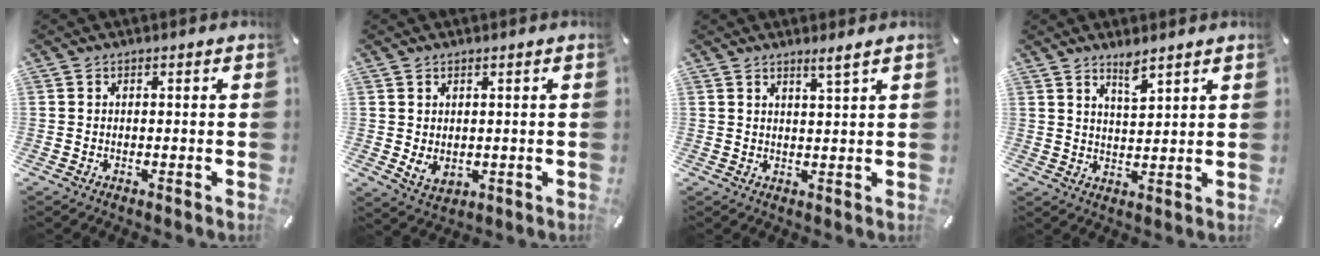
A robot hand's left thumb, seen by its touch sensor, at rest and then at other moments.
{"total": 3.6, "force": [0.7, 2.9, 2.0], "torque": [-0.028, -0.007, 0.012]}
{"total": 2.8, "force": [2.3, -0.3, 1.6], "torque": [-0.035, -0.009, 0.040]}
{"total": 4.1, "force": [3.6, 0.4, 1.8], "torque": [-0.028, -0.024, 0.061]}